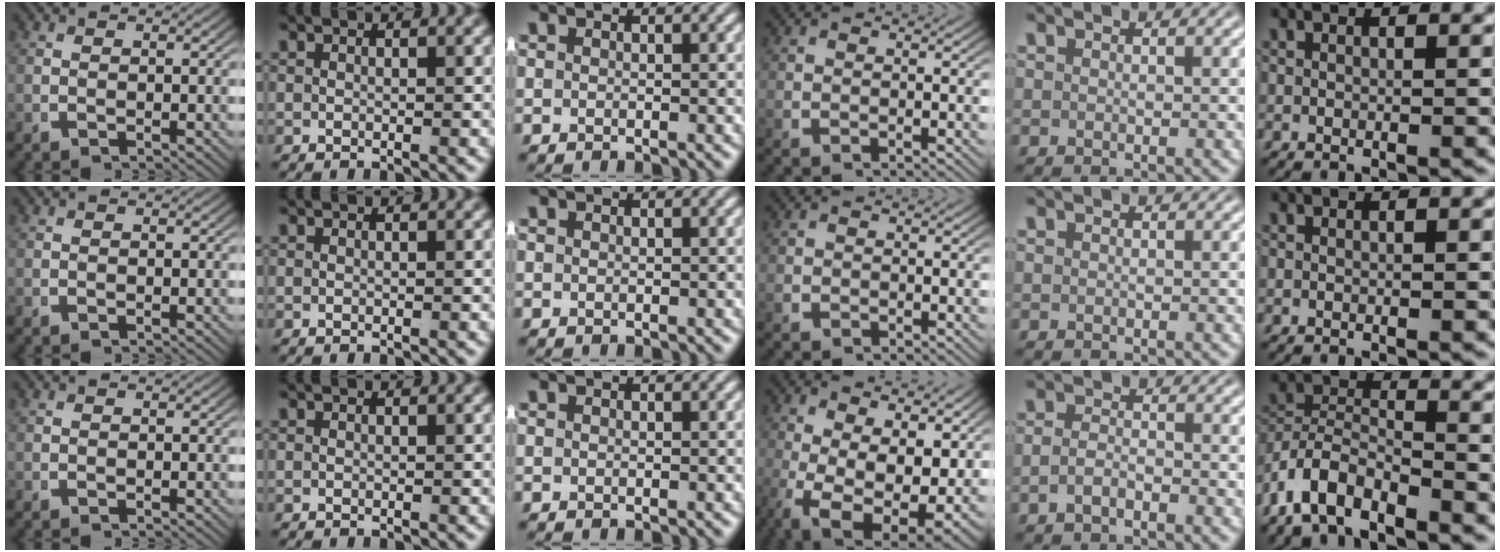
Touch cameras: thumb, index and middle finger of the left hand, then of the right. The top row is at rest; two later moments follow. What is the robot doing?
{"motion": "lift_and_place", "object": "shorts"}